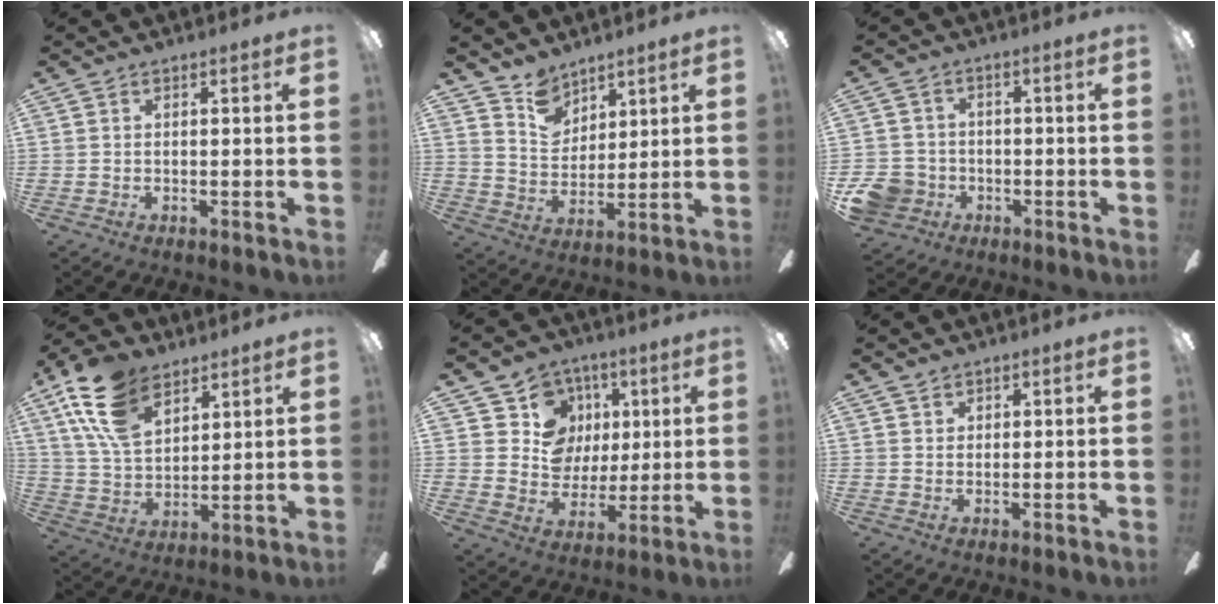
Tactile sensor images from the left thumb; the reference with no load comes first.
{"total": 8.8, "force": [6.9, 5.2, 1.6], "torque": [-0.039, -0.035, 0.133]}
{"total": 8.6, "force": [-3.3, 7.5, 2.7], "torque": [-0.067, 0.034, -0.057]}
{"total": 16.8, "force": [9.6, 9.8, 9.8], "torque": [-0.205, -0.023, 0.180]}
{"total": 12.9, "force": [4.3, 11.7, 3.1], "torque": [-0.049, -0.018, 0.087]}
{"total": 1.5, "force": [1.1, 1.0, 0.1], "torque": [0.005, 0.000, 0.018]}